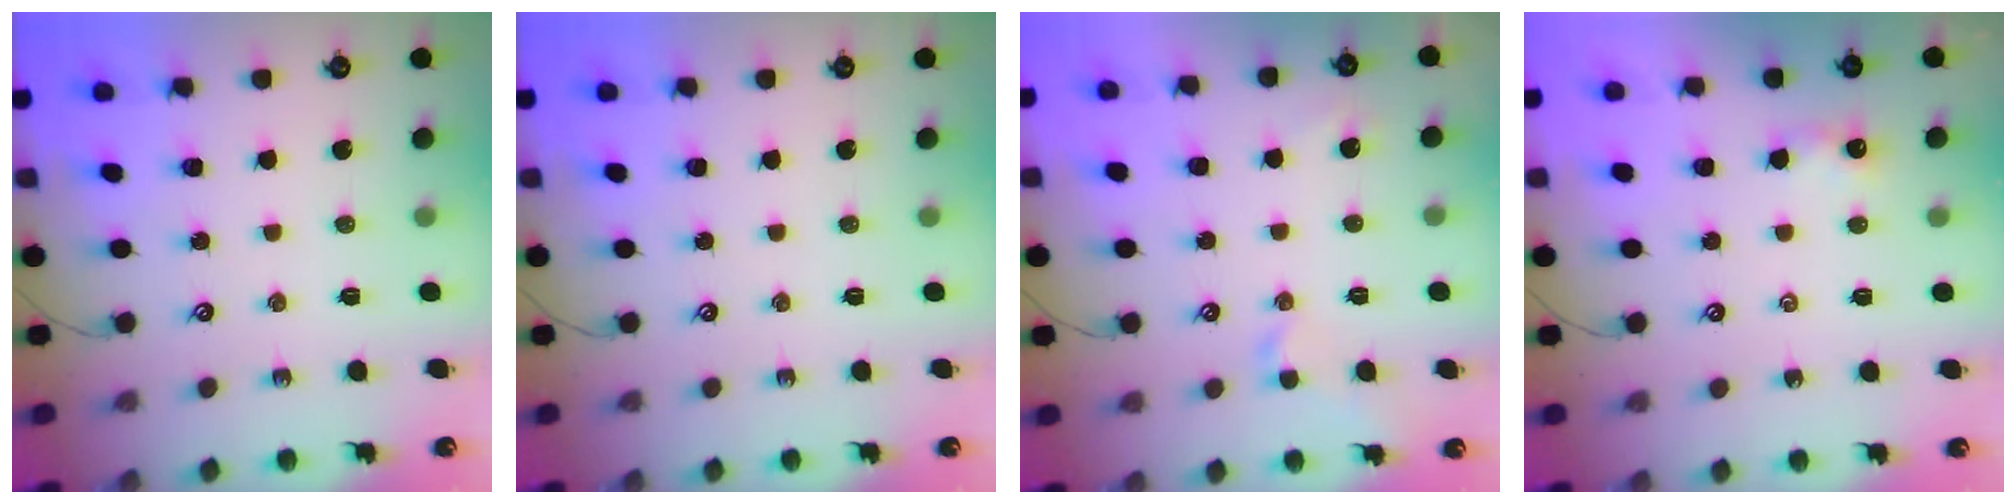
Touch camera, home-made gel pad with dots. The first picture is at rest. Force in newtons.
{"total": 0.0}
{"total": 2.3, "press": 2.2, "slide": 0.6}
{"total": 2.4, "press": 2.4, "slide": 0.4}